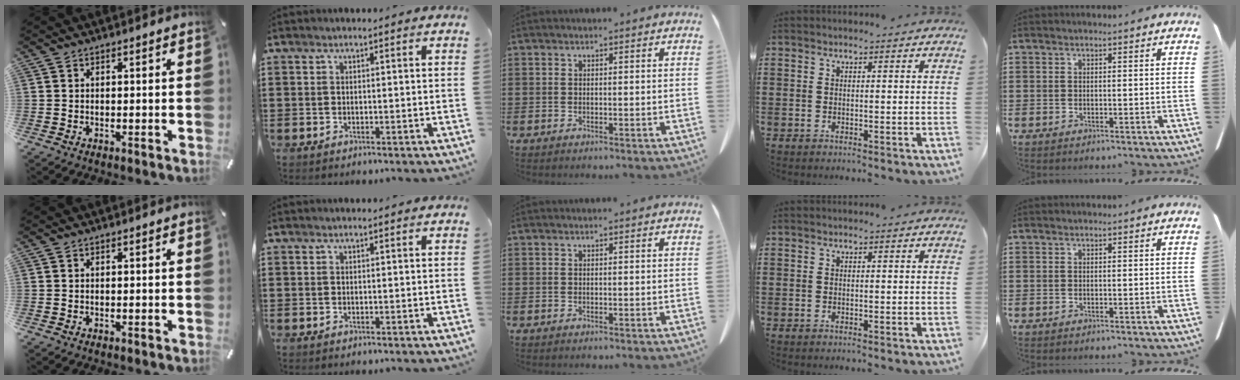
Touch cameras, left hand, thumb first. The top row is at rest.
{}